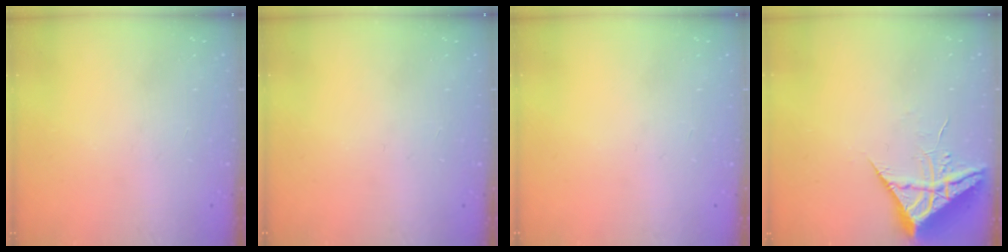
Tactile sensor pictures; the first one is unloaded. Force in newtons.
{"total": 0.0}
{"total": 0.0}
{"total": 6.7, "press": 6.7, "slide": 0.5}